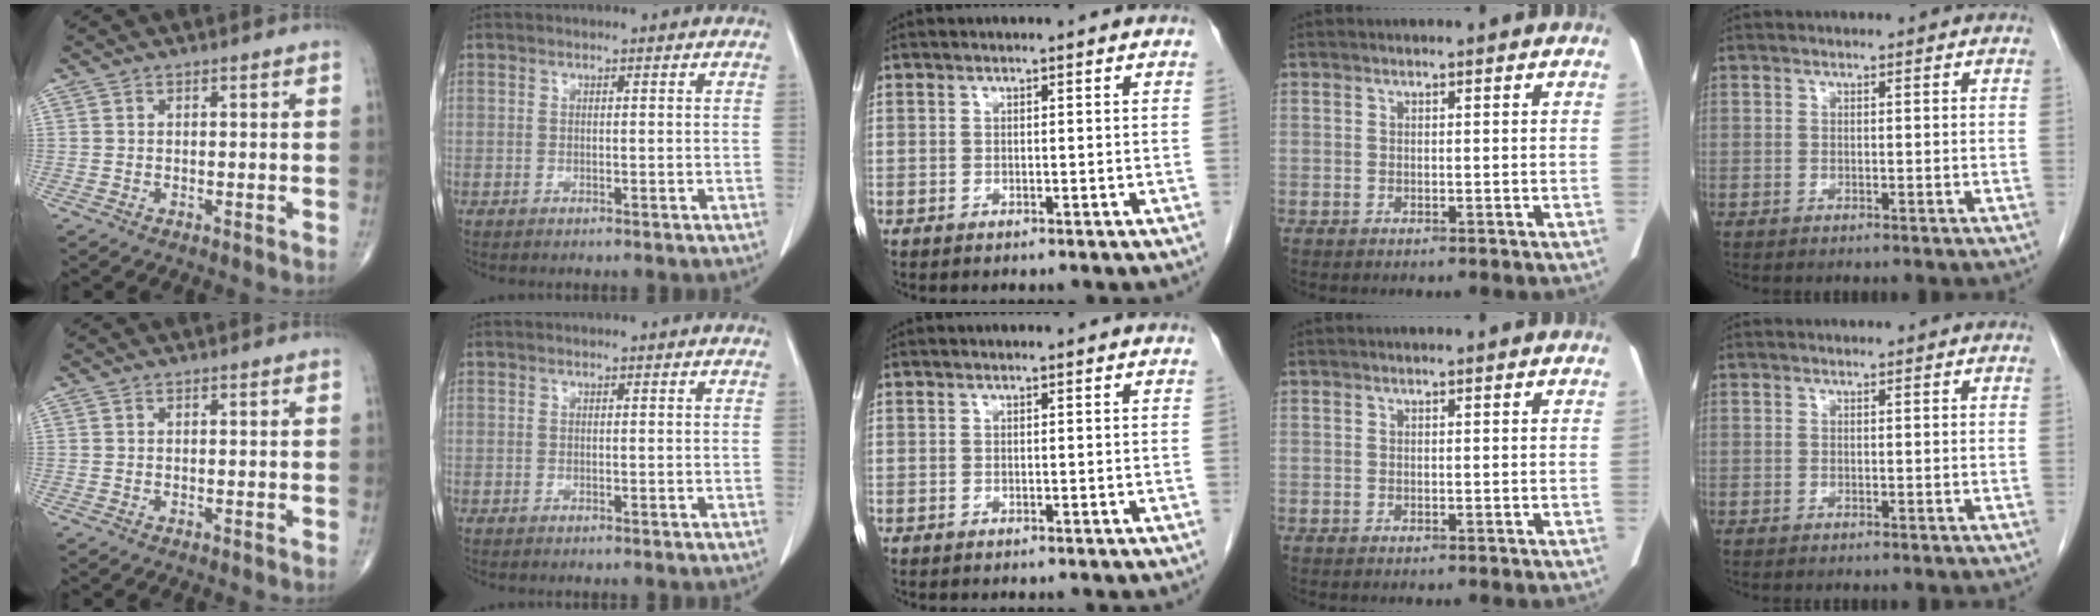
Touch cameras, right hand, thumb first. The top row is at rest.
{}